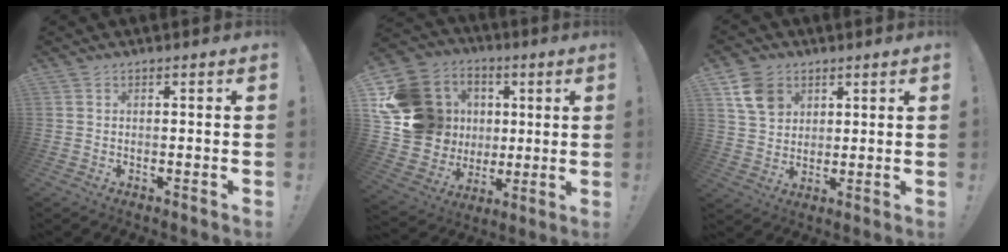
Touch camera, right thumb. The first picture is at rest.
{"total": 22.6, "force": [3.8, 20.0, 9.8], "torque": [-0.164, -0.011, 0.126]}
{"total": 9.7, "force": [4.9, 7.3, 4.2], "torque": [-0.060, -0.018, 0.098]}